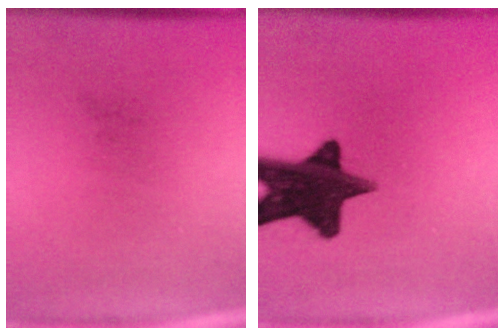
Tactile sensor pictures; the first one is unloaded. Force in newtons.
{"total": 16.4}